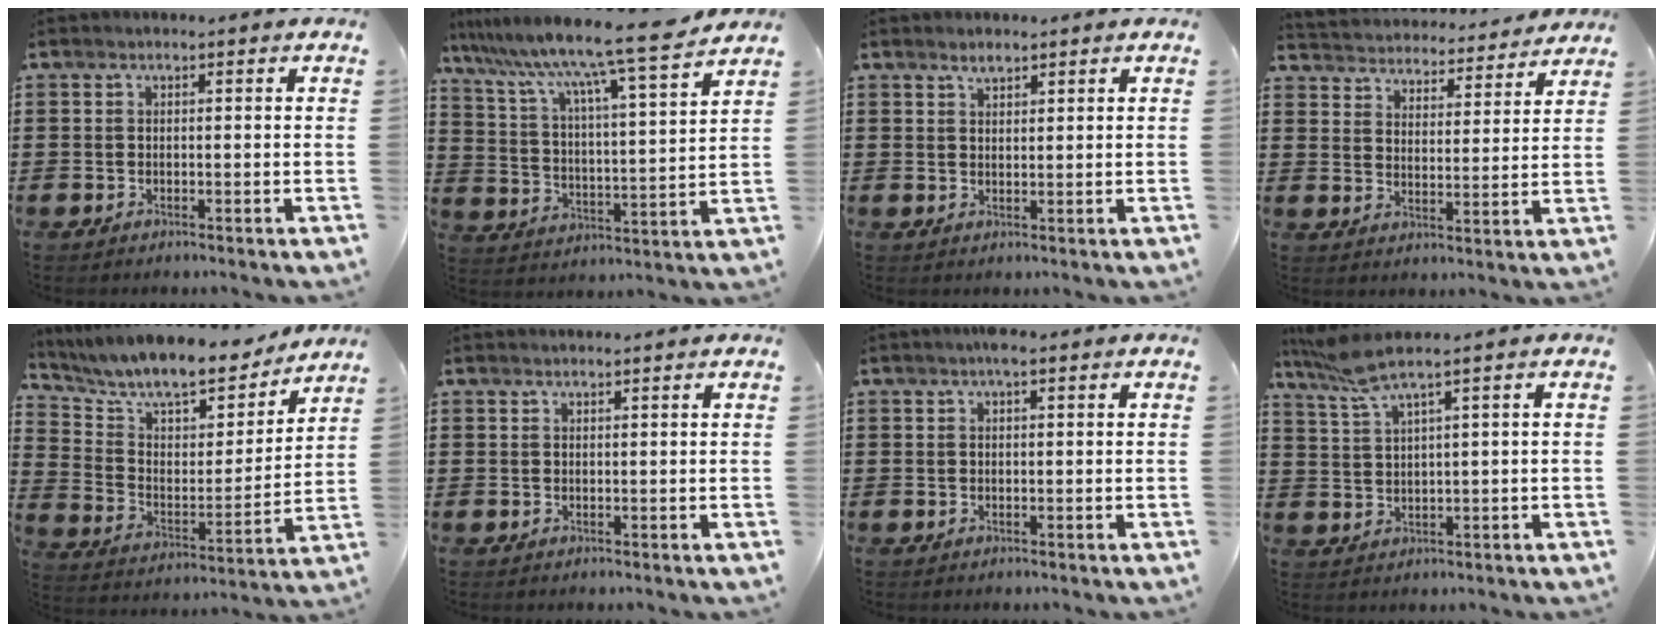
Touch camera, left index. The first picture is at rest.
{"total": 10.1, "force": [8.7, -0.9, 4.9], "torque": [-0.130, -0.069, 0.137]}
{"total": 1.8, "force": [1.5, 0.7, 0.8], "torque": [-0.018, 0.003, 0.027]}
{"total": 4.0, "force": [4.0, 0.0, -0.5], "torque": [-0.016, -0.037, 0.063]}
{"total": 9.6, "force": [8.9, 1.5, 3.1], "torque": [-0.096, -0.063, 0.148]}
{"total": 0.8, "force": [0.8, 0.0, 0.1], "torque": [-0.004, -0.002, 0.016]}
{"total": 1.5, "force": [0.9, 0.4, 1.2], "torque": [-0.025, 0.003, 0.014]}
{"total": 5.0, "force": [3.4, 0.1, 3.6], "torque": [-0.083, -0.007, 0.058]}